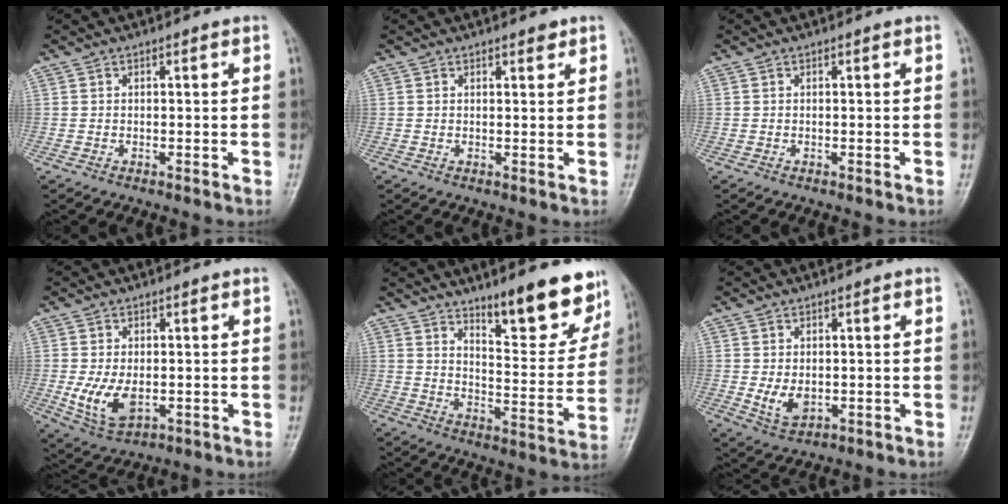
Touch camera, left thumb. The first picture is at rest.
{"total": 1.4, "force": [1.1, 0.6, 0.8], "torque": [-0.003, -0.006, 0.013]}
{"total": 0.0}
{"total": 7.6, "force": [-1.0, 4.6, 6.0], "torque": [-0.111, -0.012, -0.008]}
{"total": 14.3, "force": [10.6, 3.7, 8.9], "torque": [-0.077, -0.079, 0.158]}
{"total": 4.5, "force": [-0.3, 3.1, 3.3], "torque": [-0.050, -0.010, 0.006]}